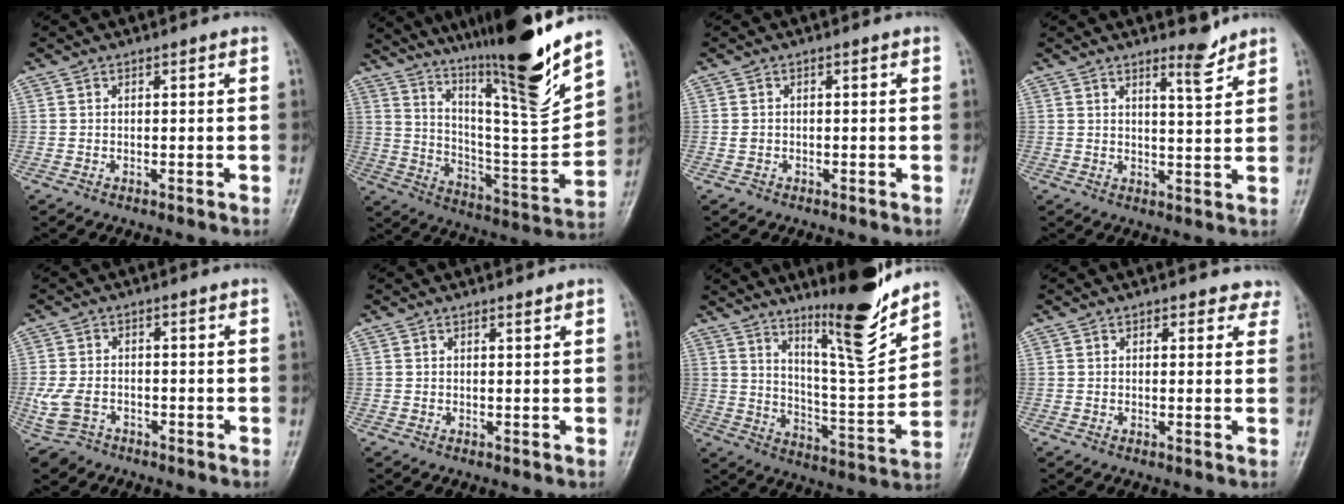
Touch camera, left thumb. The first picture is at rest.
{"total": 24.6, "force": [17.8, 1.9, 16.9], "torque": [-0.241, -0.096, 0.297]}
{"total": 1.0, "force": [-0.3, 0.9, 0.3], "torque": [-0.003, 0.002, -0.006]}
{"total": 4.2, "force": [3.4, 0.7, 2.4], "torque": [-0.028, -0.032, 0.051]}
{"total": 5.0, "force": [-2.4, 3.6, 2.5], "torque": [-0.061, 0.010, -0.042]}
{"total": 0.7, "force": [0.6, 0.0, 0.3], "torque": [-0.007, -0.005, 0.011]}
{"total": 14.8, "force": [11.2, 1.4, 9.6], "torque": [-0.133, -0.089, 0.189]}
{"total": 3.4, "force": [2.7, 1.9, 0.8], "torque": [0.026, -0.010, 0.019]}